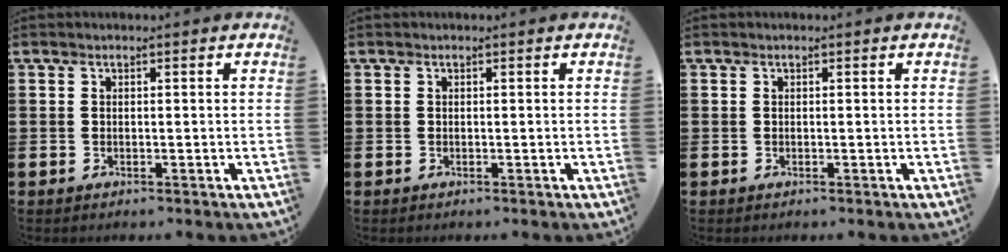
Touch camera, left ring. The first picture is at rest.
{"total": 0.0}
{"total": 0.0}